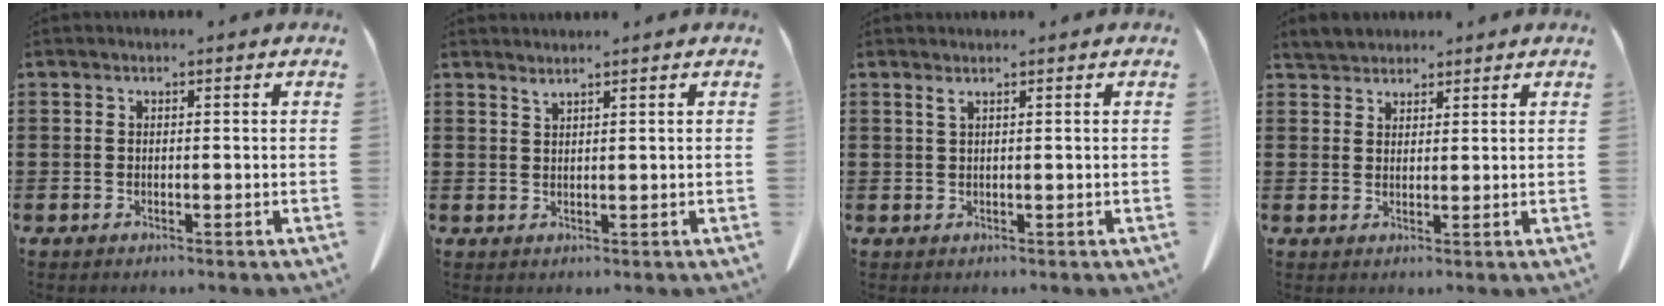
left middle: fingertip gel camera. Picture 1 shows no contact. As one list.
[{"total": 1.2, "force": [1.1, -0.1, 0.4], "torque": [-0.009, -0.003, 0.020]}, {"total": 0.8, "force": [0.4, 0.0, 0.7], "torque": [-0.013, -0.001, 0.007]}, {"total": 2.7, "force": [2.6, 0.7, 0.0], "torque": [-0.008, -0.001, 0.051]}]